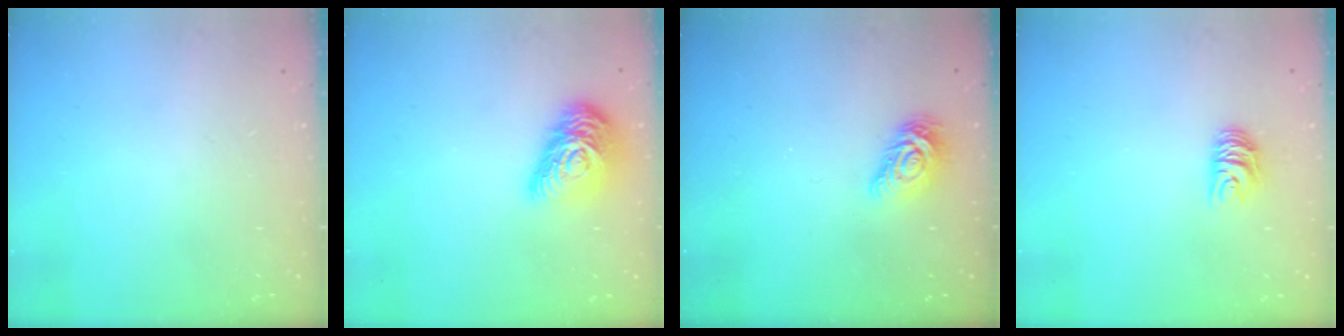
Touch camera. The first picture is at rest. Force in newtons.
{"total": 15.3, "press": 15.3, "slide": 0.8}
{"total": 9.0, "press": 9.0, "slide": 0.5}
{"total": 6.2, "press": 6.2, "slide": 0.4}